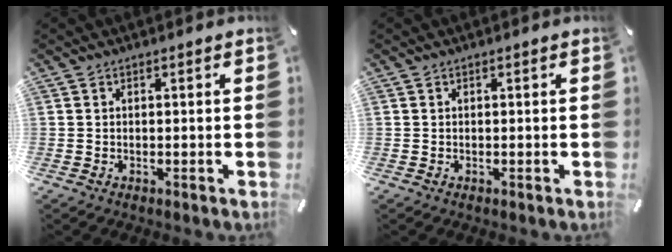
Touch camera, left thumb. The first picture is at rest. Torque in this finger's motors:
{"motor_torque": [0.00, 0.00, 0.00, 0.00, 0.00]}